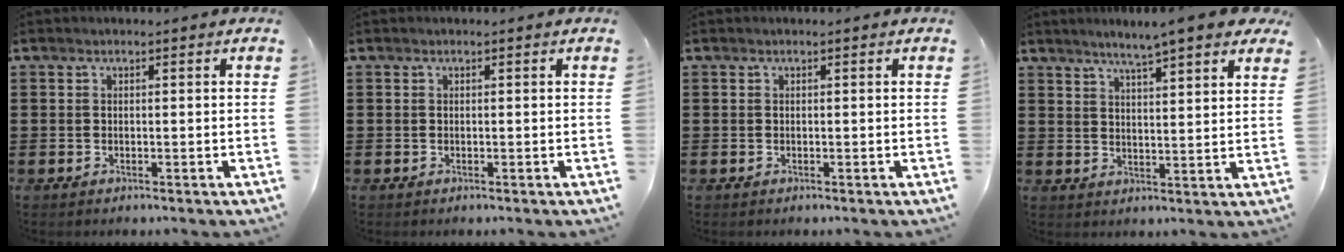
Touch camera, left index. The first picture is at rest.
{"total": 0.0}
{"total": 0.0}
{"total": 5.0, "force": [4.3, -0.1, 2.5], "torque": [-0.065, -0.010, 0.072]}